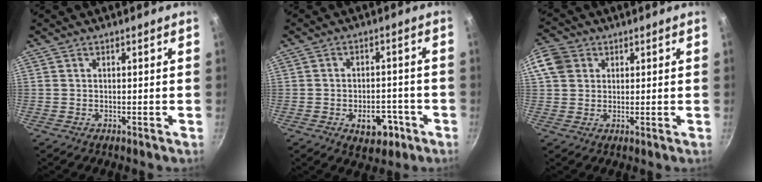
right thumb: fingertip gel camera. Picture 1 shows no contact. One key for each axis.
{"total": 7.7, "fx": -3.3, "fy": 5.0, "fz": 4.8, "tx": -0.038, "ty": 0.020, "tz": -0.039}
{"total": 6.7, "fx": 2.0, "fy": 5.6, "fz": 3.1, "tx": -0.044, "ty": 0.004, "tz": 0.027}